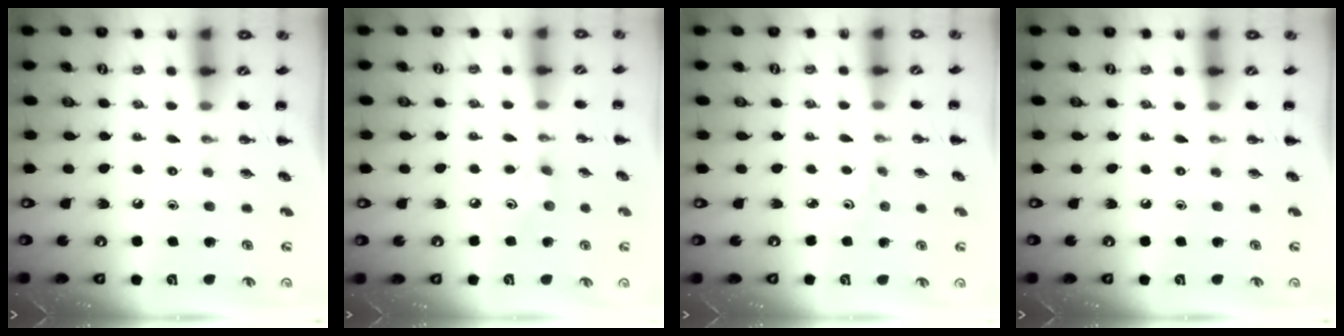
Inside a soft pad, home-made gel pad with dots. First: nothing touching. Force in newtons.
{"total": 3.7, "press": 3.6, "slide": 0.8}
{"total": 1.7, "press": 1.6, "slide": 0.6}
{"total": 0.0}